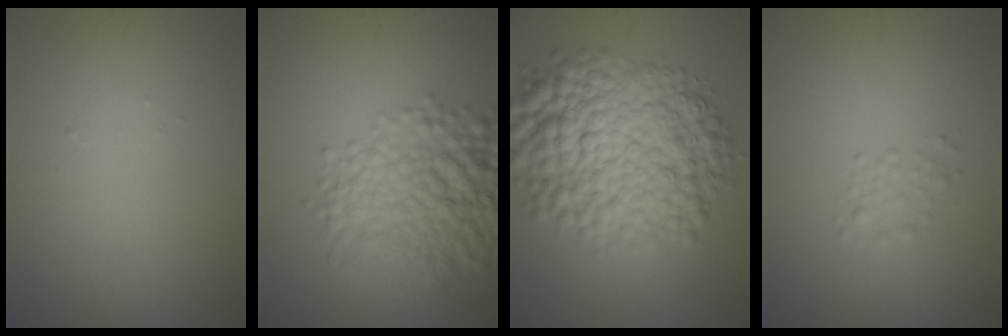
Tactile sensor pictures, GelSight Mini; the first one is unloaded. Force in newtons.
{"total": 7.5, "press": 7.5, "slide": 0.2}
{"total": 11.6, "press": 11.6, "slide": 0.2}
{"total": 1.3, "press": 1.3, "slide": 0.1}